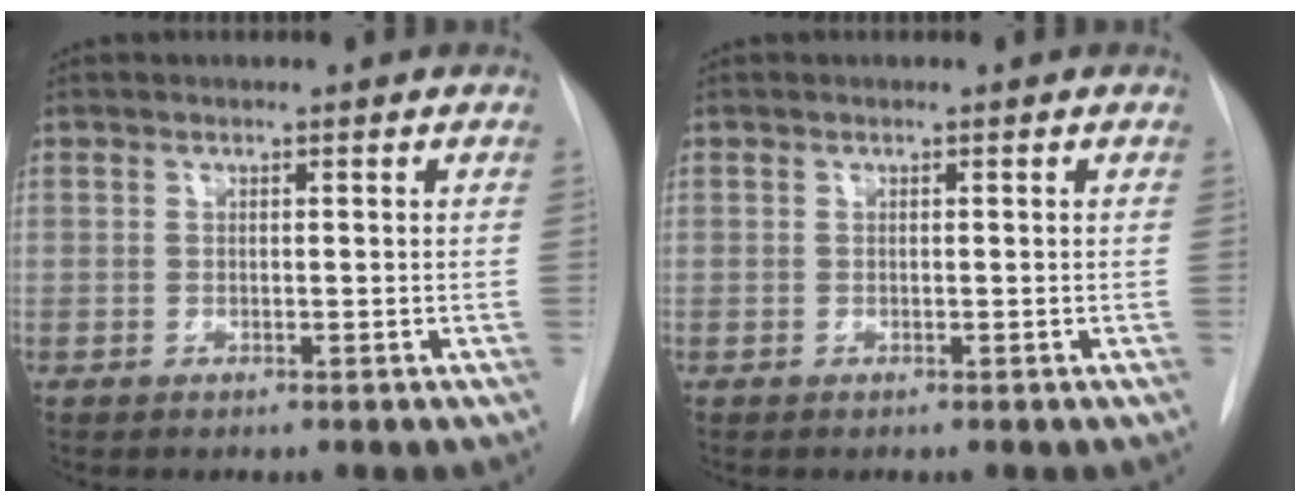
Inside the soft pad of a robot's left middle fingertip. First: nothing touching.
{"total": 0.0}